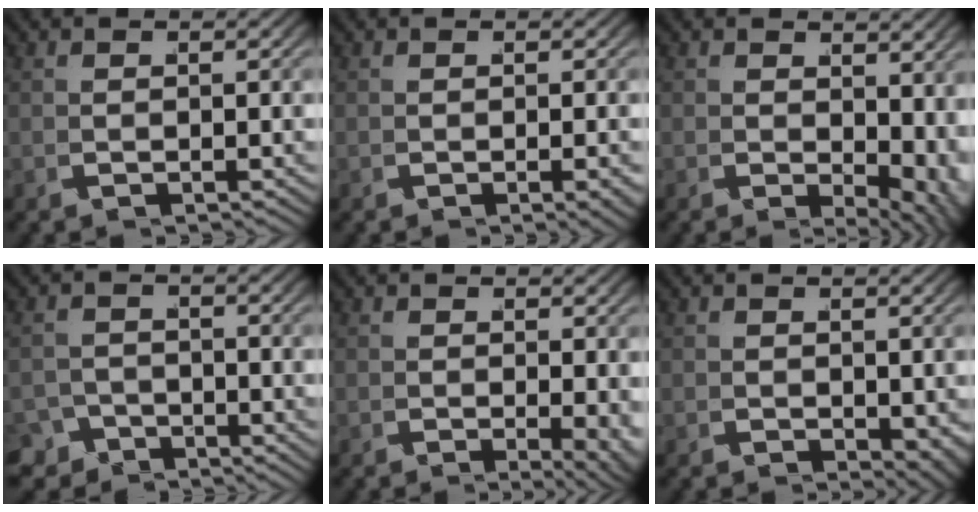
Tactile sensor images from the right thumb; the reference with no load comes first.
{"total": 1.3, "force": [-0.5, 0.3, 1.2], "torque": [-0.013, 0.000, -0.007]}
{"total": 5.0, "force": [0.5, 3.0, 3.9], "torque": [-0.054, -0.023, 0.020]}
{"total": 3.5, "force": [-2.8, 2.0, 0.1], "torque": [0.017, -0.014, -0.049]}
{"total": 2.9, "force": [-0.4, 1.1, 2.6], "torque": [-0.031, -0.011, -0.001]}
{"total": 2.1, "force": [0.1, 1.3, 1.7], "torque": [-0.016, -0.009, 0.010]}